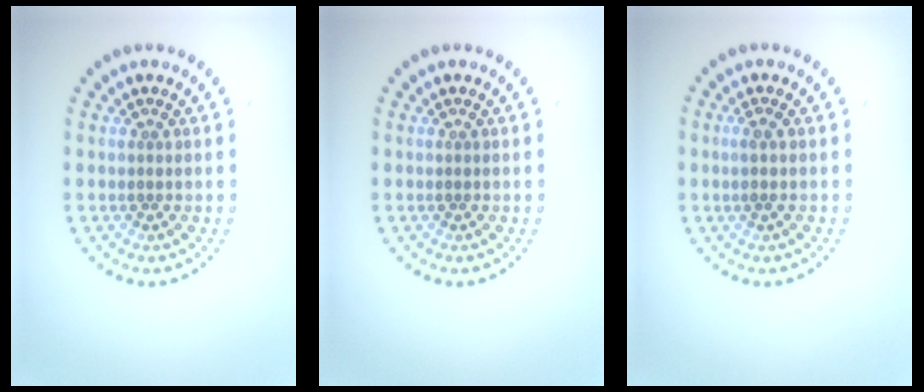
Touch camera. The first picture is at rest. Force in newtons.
{"total": 0.0}
{"total": 0.7, "press": 0.5, "slide": 0.5}